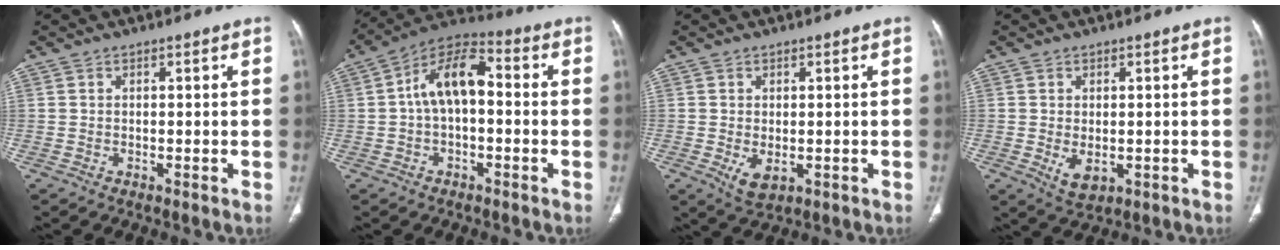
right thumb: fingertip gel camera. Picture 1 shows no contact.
{"total": 11.0, "force": [0.1, 6.1, 9.2], "torque": [-0.152, 0.039, -0.010]}
{"total": 3.7, "force": [-0.8, 2.1, 2.9], "torque": [-0.048, -0.007, 0.001]}
{"total": 3.8, "force": [-0.6, 2.3, 2.9], "torque": [-0.046, -0.006, 0.005]}